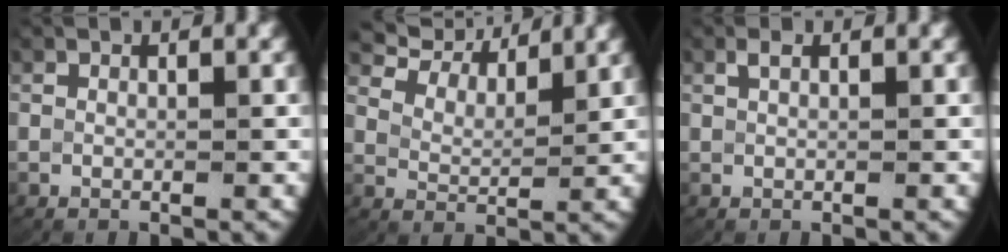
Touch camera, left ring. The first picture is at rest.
{"total": 6.3, "force": [5.1, 2.3, 2.8], "torque": [-0.059, 0.012, 0.080]}
{"total": 0.7, "force": [0.5, 0.0, 0.5], "torque": [-0.014, 0.001, 0.012]}